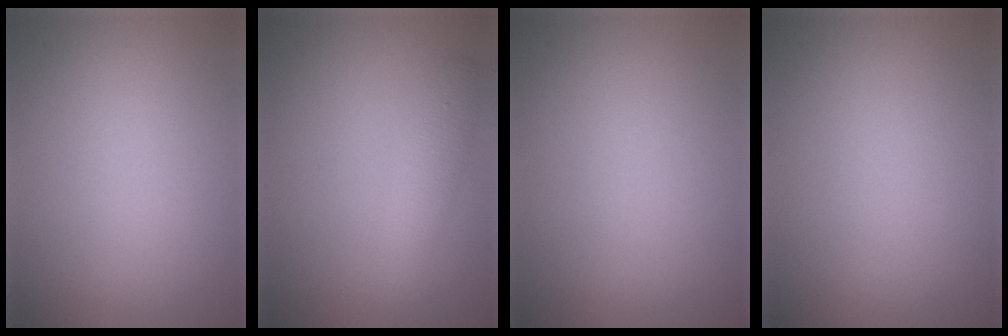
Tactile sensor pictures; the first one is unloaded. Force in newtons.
{"total": 2.8, "press": 2.8, "slide": 0.1}
{"total": 0.0}
{"total": 0.0}